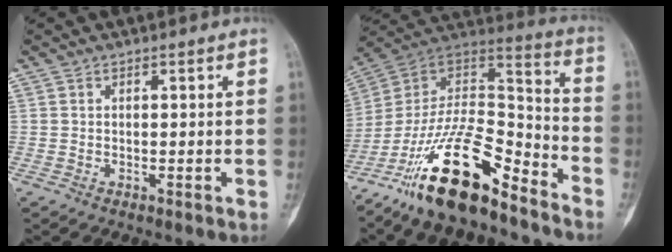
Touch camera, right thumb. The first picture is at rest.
{"total": 21.4, "force": [-14.8, 7.5, 13.7], "torque": [-0.236, 0.096, -0.264]}